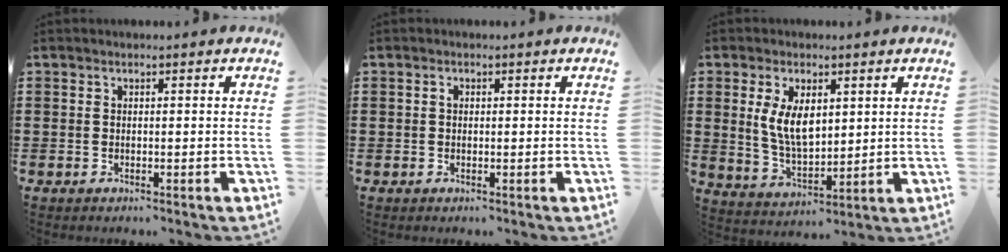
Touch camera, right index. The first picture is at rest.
{"total": 0.7, "force": [0.1, 0.5, 0.5], "torque": [-0.012, 0.001, 0.002]}
{"total": 7.2, "force": [2.0, 3.9, 5.7], "torque": [-0.118, 0.004, 0.033]}